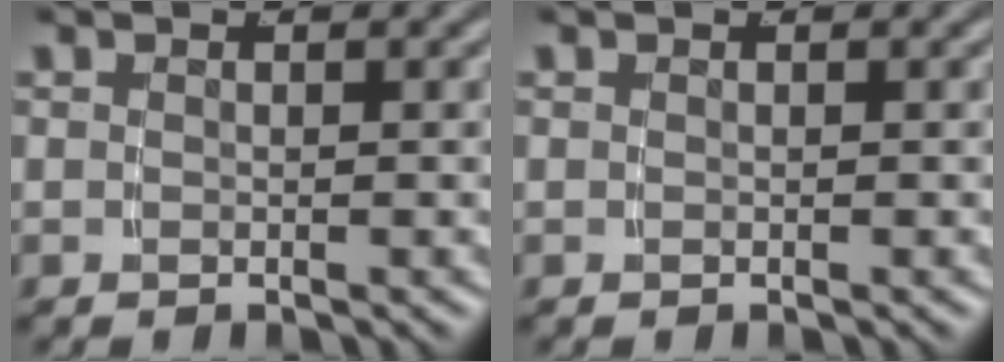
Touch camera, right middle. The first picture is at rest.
{"total": 0.0}